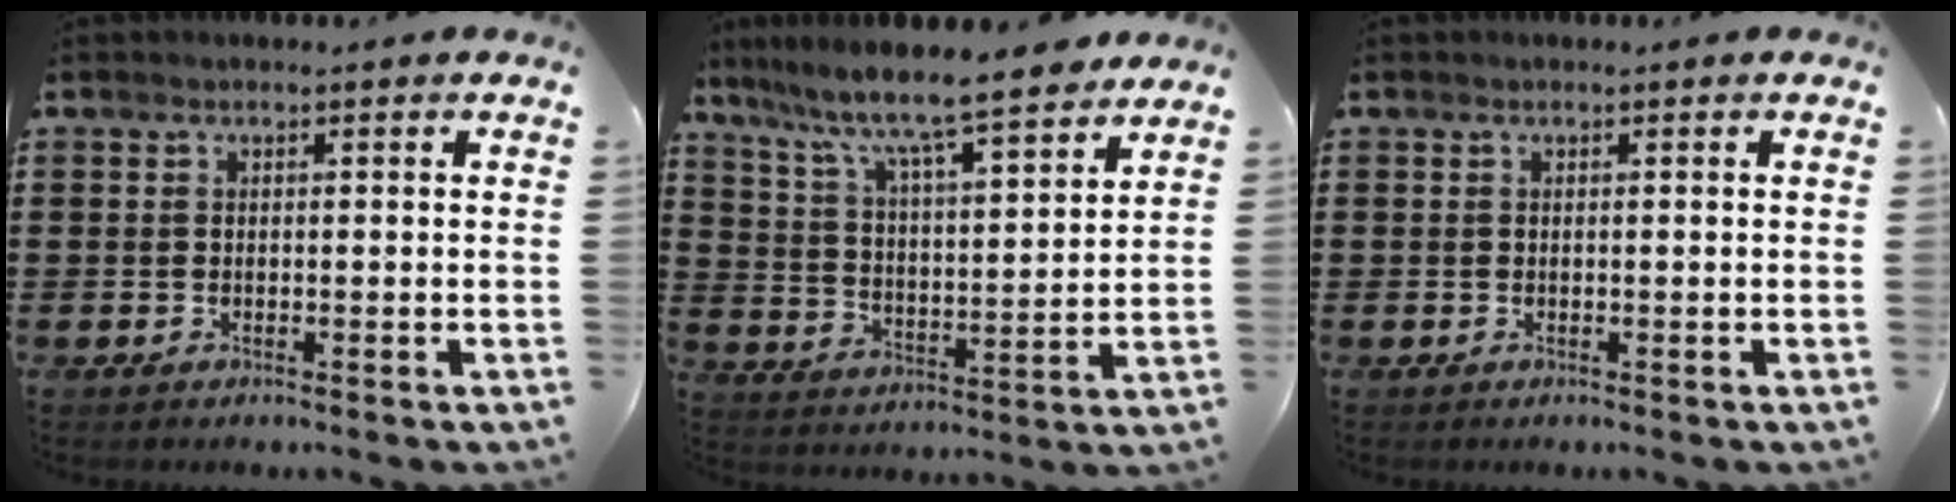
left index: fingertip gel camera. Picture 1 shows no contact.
{"total": 7.5, "force": [6.7, 0.4, 3.4], "torque": [-0.095, -0.046, 0.108]}
{"total": 0.0}